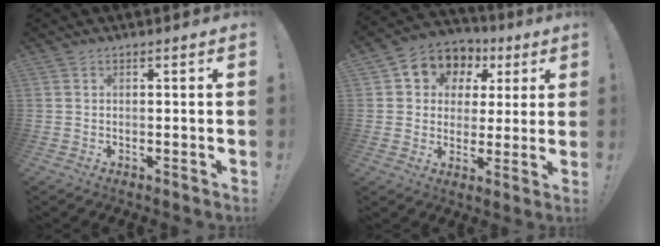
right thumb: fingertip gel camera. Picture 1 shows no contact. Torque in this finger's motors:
{"motor_torque": [0.14, 0.15, 0.85, 0.15, 0.02]}